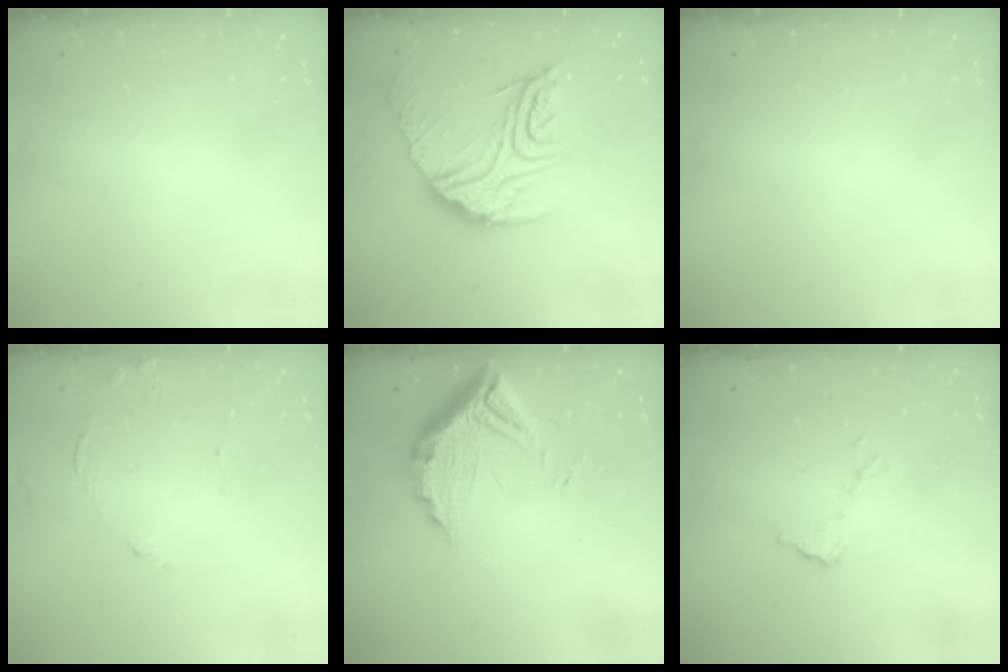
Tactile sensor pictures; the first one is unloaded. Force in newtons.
{"total": 18.9, "press": 18.8, "slide": 1.5}
{"total": 0.0}
{"total": 7.8, "press": 7.8, "slide": 0.5}
{"total": 13.4, "press": 13.4, "slide": 1.3}
{"total": 6.3, "press": 6.3, "slide": 0.3}